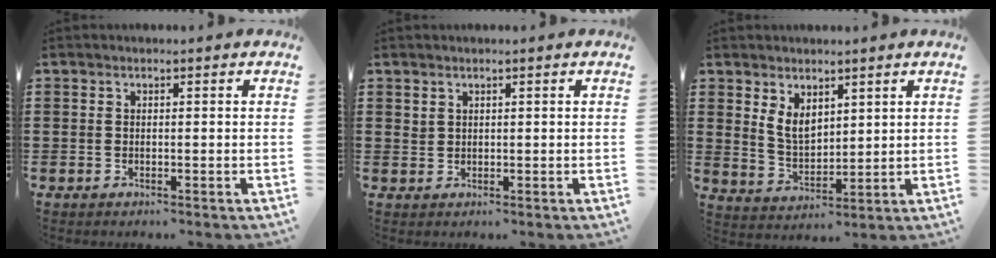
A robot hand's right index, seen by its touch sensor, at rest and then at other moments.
{"total": 1.3, "force": [1.1, 0.7, 0.2], "torque": [-0.005, 0.001, 0.022]}
{"total": 5.0, "force": [2.7, 3.1, 2.9], "torque": [-0.067, 0.004, 0.050]}